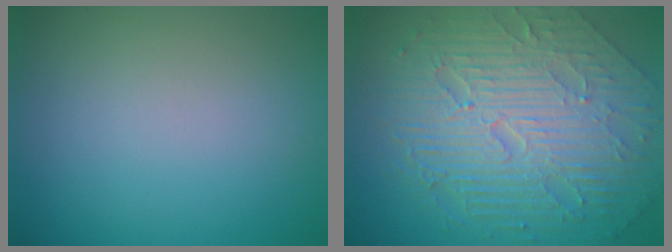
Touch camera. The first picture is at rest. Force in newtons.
{"total": 10.6, "press": 7.0, "slide": 7.9}